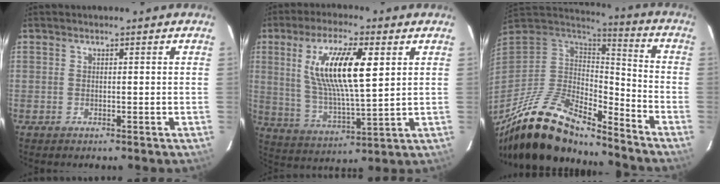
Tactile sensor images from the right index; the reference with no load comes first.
{"total": 15.5, "force": [4.6, 4.0, 14.2], "torque": [-0.270, 0.001, 0.093]}
{"total": 23.0, "force": [-17.7, 7.0, 12.8], "torque": [-0.248, -0.035, -0.314]}